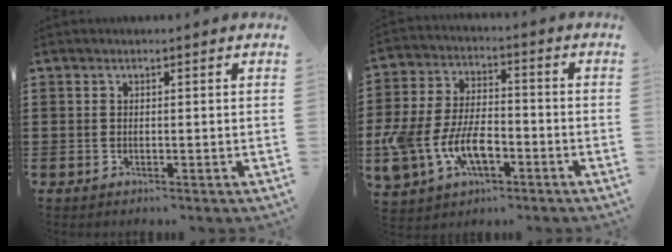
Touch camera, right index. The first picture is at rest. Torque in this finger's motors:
{"motor_torque": [1.21, -0.92, 0.73, 0.21]}